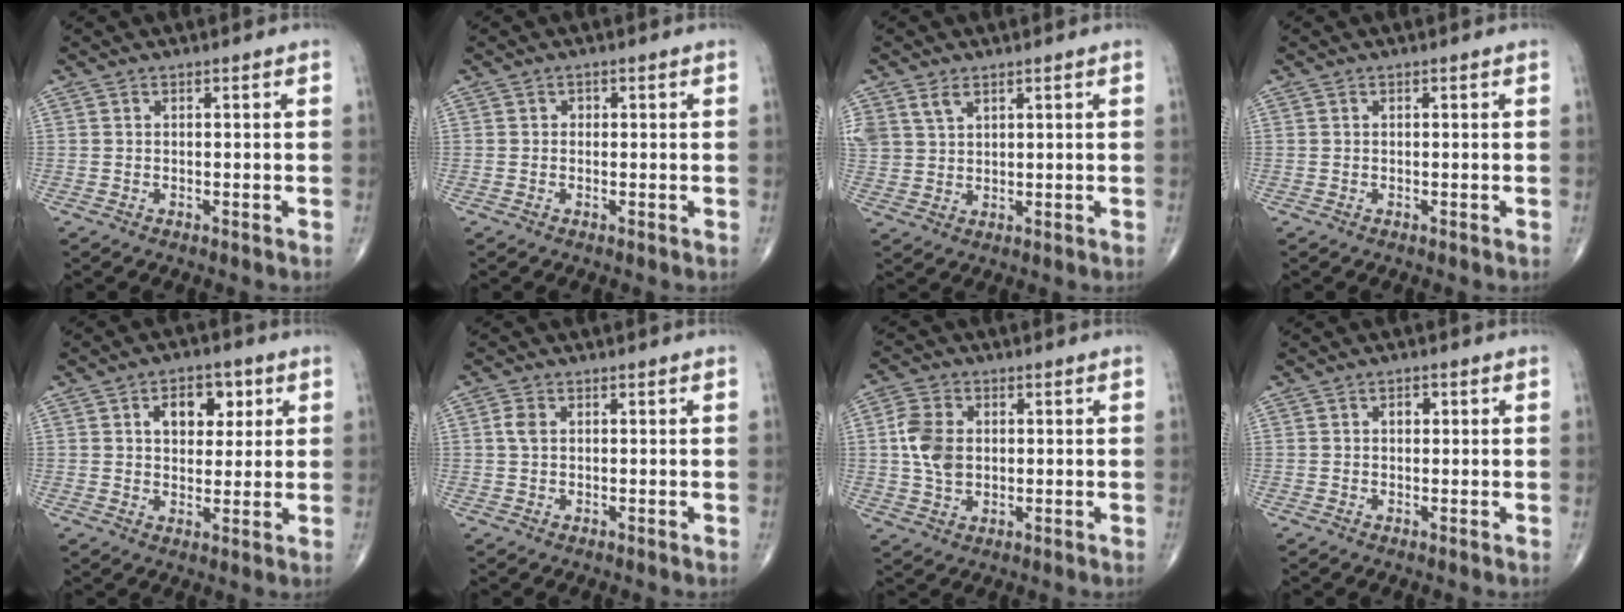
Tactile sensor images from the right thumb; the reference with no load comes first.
{"total": 0.7, "force": [0.0, 0.6, 0.3], "torque": [0.003, 0.002, -0.003]}
{"total": 5.2, "force": [3.0, 3.4, 2.5], "torque": [-0.047, -0.007, 0.070]}
{"total": 0.0}
{"total": 8.1, "force": [2.8, 5.4, 5.4], "torque": [-0.041, -0.006, 0.038]}
{"total": 2.0, "force": [0.4, 1.3, 1.5], "torque": [-0.034, 0.005, 0.007]}
{"total": 7.6, "force": [0.6, 5.5, 5.2], "torque": [-0.094, 0.004, 0.012]}
{"total": 1.6, "force": [0.4, 1.2, 1.1], "torque": [-0.009, 0.002, 0.003]}